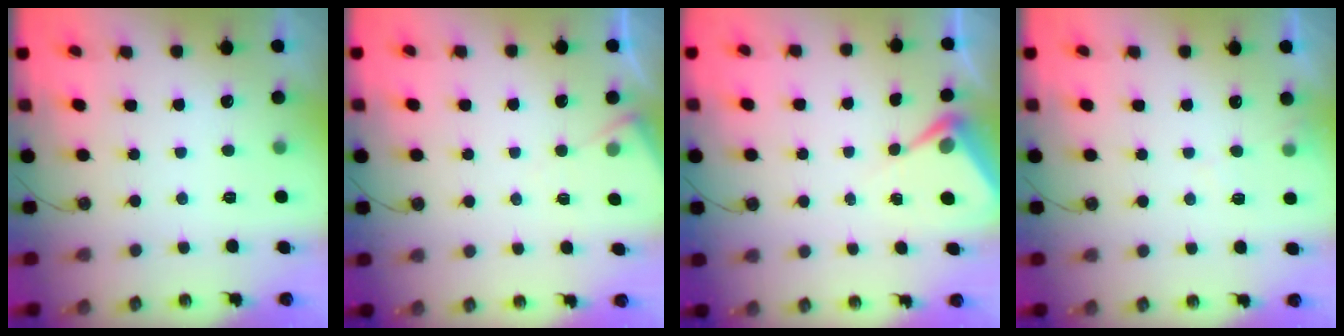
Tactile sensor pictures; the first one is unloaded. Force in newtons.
{"total": 4.4, "press": 4.4, "slide": 0.7}
{"total": 5.9, "press": 5.8, "slide": 0.7}
{"total": 5.0, "press": 4.9, "slide": 0.7}